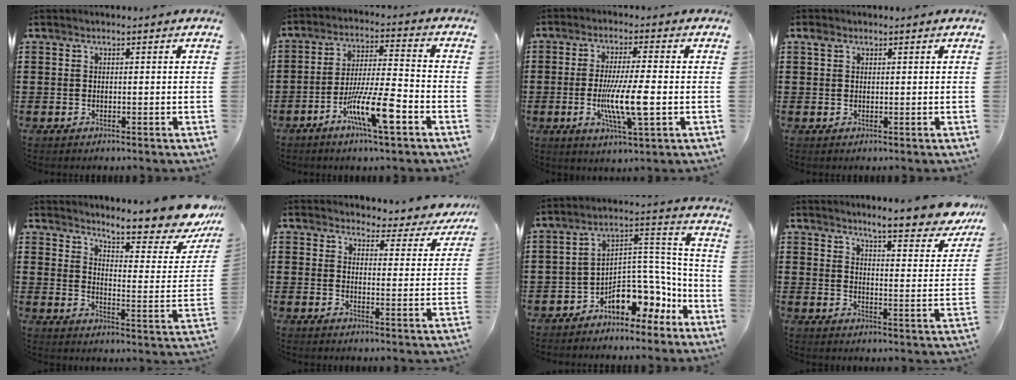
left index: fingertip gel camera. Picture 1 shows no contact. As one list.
[{"total": 11.1, "force": [-5.6, 1.9, 9.4], "torque": [-0.189, -0.001, -0.107]}, {"total": 8.8, "force": [-1.5, 1.2, 8.6], "torque": [-0.164, -0.012, -0.030]}, {"total": 1.4, "force": [0.7, 1.0, 0.8], "torque": [-0.019, 0.005, 0.013]}, {"total": 10.1, "force": [9.1, 0.9, 4.4], "torque": [-0.070, -0.073, 0.150]}, {"total": 3.9, "force": [3.8, 0.6, 0.8], "torque": [-0.028, -0.026, 0.063]}, {"total": 8.7, "force": [-6.4, 4.8, 3.4], "torque": [-0.057, 0.013, -0.120]}, {"total": 6.3, "force": [5.9, -0.3, 2.3], "torque": [-0.053, -0.041, 0.096]}]